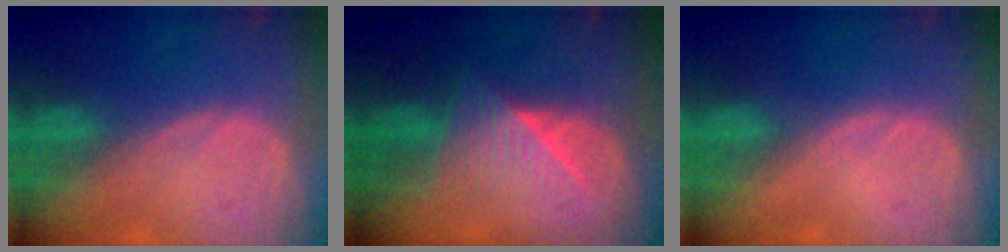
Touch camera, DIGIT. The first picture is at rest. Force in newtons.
{"total": 6.4, "press": 6.1, "slide": 1.9}
{"total": 0.7, "press": 0.5, "slide": 0.4}